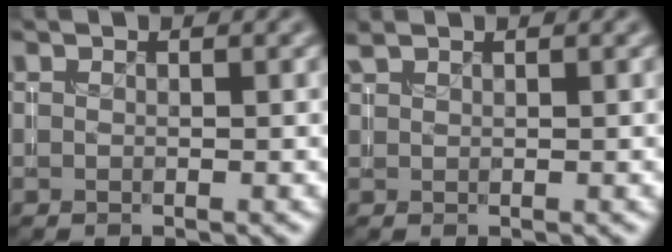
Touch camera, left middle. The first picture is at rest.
{"total": 0.9, "force": [0.8, 0.2, 0.4], "torque": [-0.009, 0.002, 0.020]}